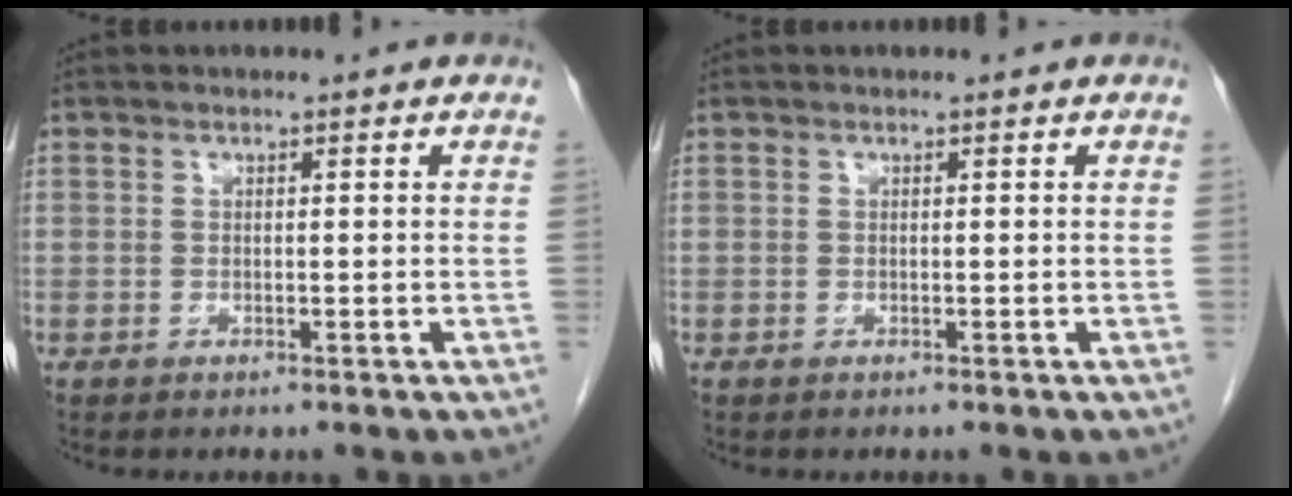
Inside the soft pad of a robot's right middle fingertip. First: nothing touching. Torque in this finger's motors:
{"motor_torque": [-0.01, 0.00, 0.00, 0.01]}